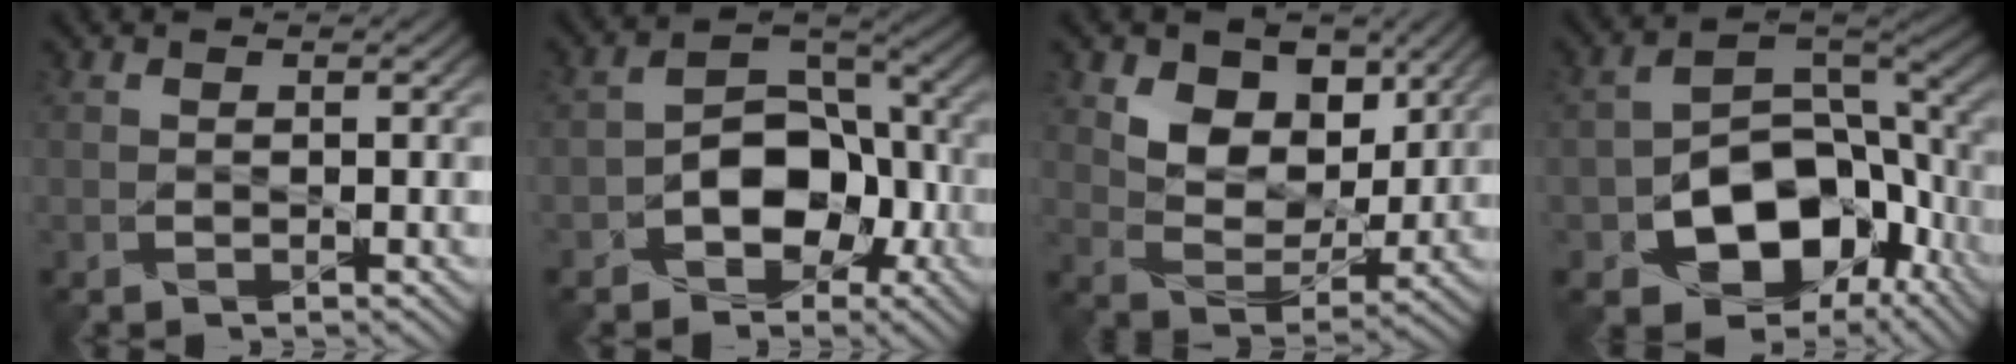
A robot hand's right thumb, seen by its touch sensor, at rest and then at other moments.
{"total": 9.0, "force": [-3.4, 6.2, 5.6], "torque": [-0.089, -0.001, -0.066]}
{"total": 8.3, "force": [4.0, 5.6, 4.6], "torque": [-0.099, -0.017, 0.063]}
{"total": 14.2, "force": [-5.4, 9.6, 9.0], "torque": [-0.164, -0.028, -0.094]}